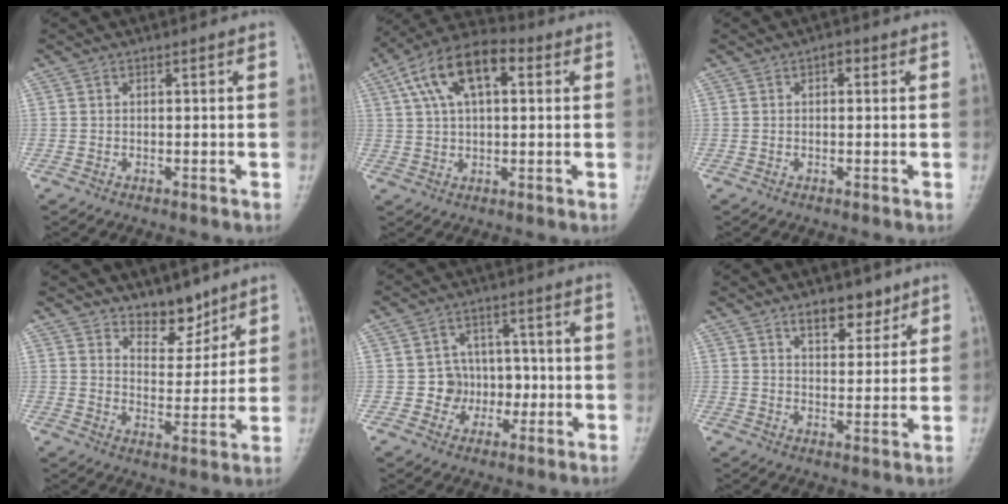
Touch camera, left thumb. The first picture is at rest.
{"total": 13.8, "force": [4.5, 7.1, 10.9], "torque": [-0.188, 0.027, 0.071]}
{"total": 1.5, "force": [0.4, 0.9, 1.1], "torque": [-0.005, 0.004, 0.000]}
{"total": 7.4, "force": [5.7, 3.7, 2.9], "torque": [-0.011, -0.045, 0.095]}
{"total": 6.5, "force": [-1.2, 6.1, 1.7], "torque": [0.024, 0.022, -0.023]}
{"total": 6.6, "force": [4.4, 3.4, 3.5], "torque": [-0.021, -0.027, 0.069]}